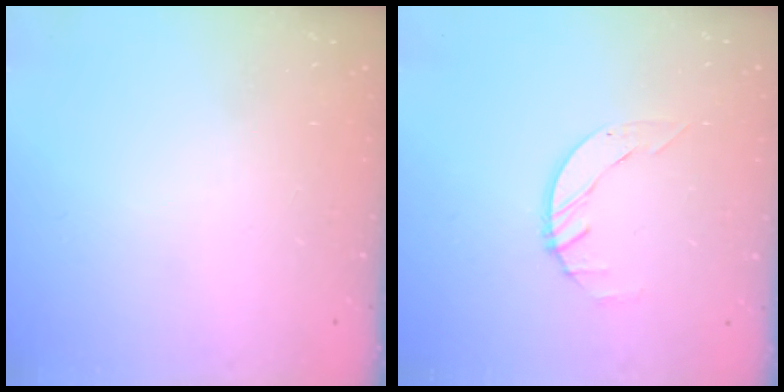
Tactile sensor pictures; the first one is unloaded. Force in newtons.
{"total": 2.9, "press": 2.8, "slide": 0.3}